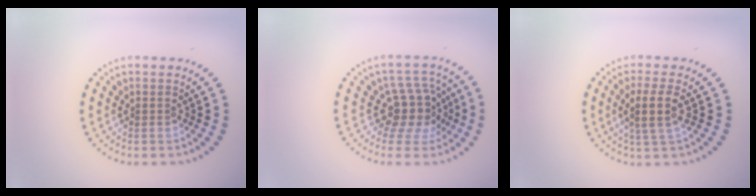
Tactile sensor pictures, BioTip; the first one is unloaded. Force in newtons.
{"total": 4.1, "press": 3.2, "slide": 2.5}
{"total": 3.0, "press": 2.5, "slide": 1.5}